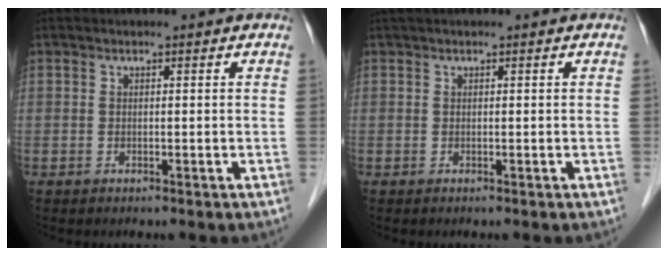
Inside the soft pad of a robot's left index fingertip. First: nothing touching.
{"total": 0.7, "force": [0.5, 0.0, 0.5], "torque": [-0.015, 0.017, 0.013]}